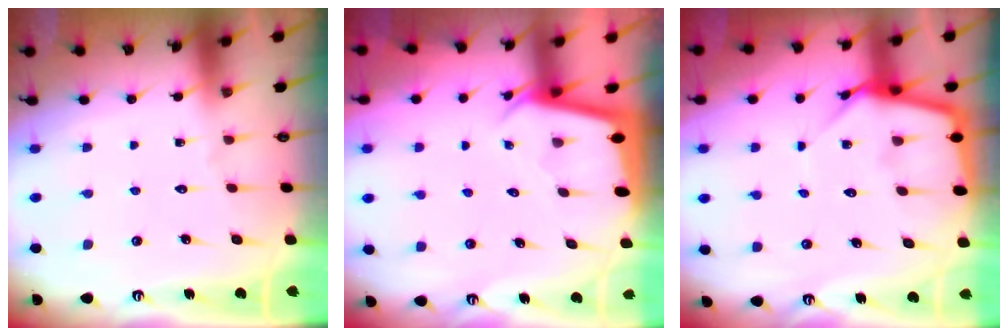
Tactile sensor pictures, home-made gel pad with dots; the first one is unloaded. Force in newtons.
{"total": 2.3, "press": 2.3, "slide": 0.1}
{"total": 8.0, "press": 8.0, "slide": 0.6}